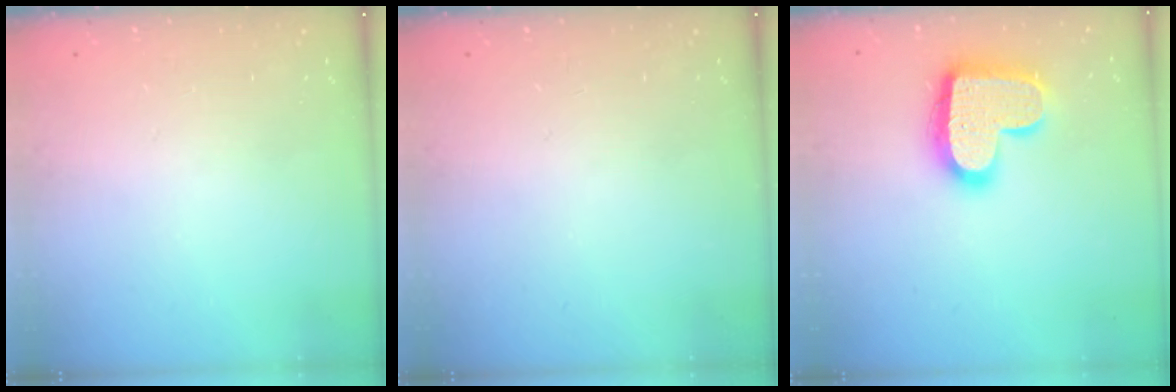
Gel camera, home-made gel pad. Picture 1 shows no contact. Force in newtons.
{"total": 0.0}
{"total": 18.3, "press": 18.2, "slide": 1.1}